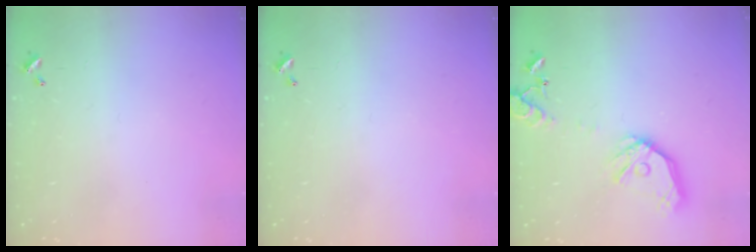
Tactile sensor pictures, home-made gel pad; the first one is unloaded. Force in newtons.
{"total": 0.0}
{"total": 16.8, "press": 16.6, "slide": 2.9}